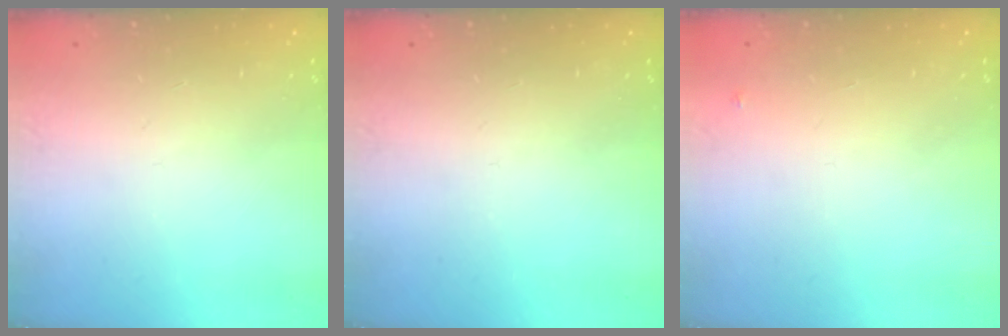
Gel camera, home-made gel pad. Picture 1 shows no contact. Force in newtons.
{"total": 0.0}
{"total": 2.6, "press": 2.6, "slide": 0.2}